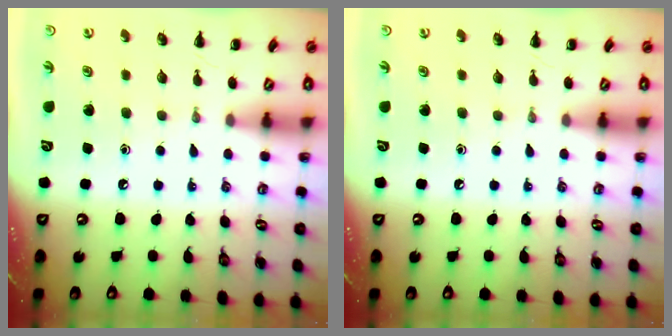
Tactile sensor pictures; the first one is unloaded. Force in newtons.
{"total": 0.0}